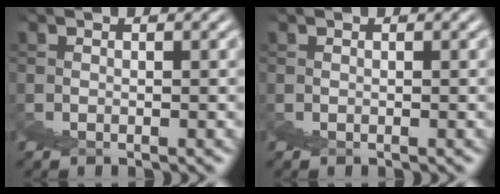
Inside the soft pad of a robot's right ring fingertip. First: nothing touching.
{"total": 0.0}